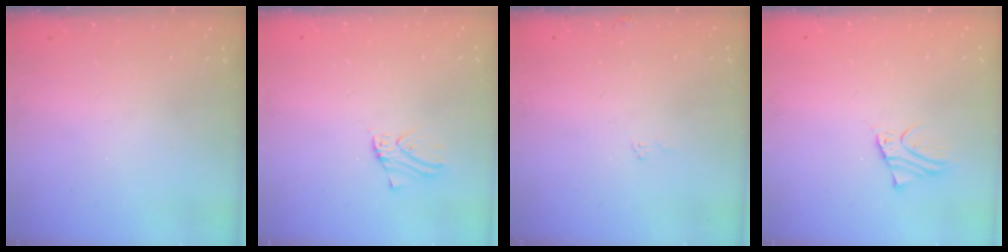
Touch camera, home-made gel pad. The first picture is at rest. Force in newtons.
{"total": 1.7, "press": 1.7, "slide": 0.2}
{"total": 4.1, "press": 4.0, "slide": 0.2}
{"total": 2.3, "press": 2.3, "slide": 0.2}